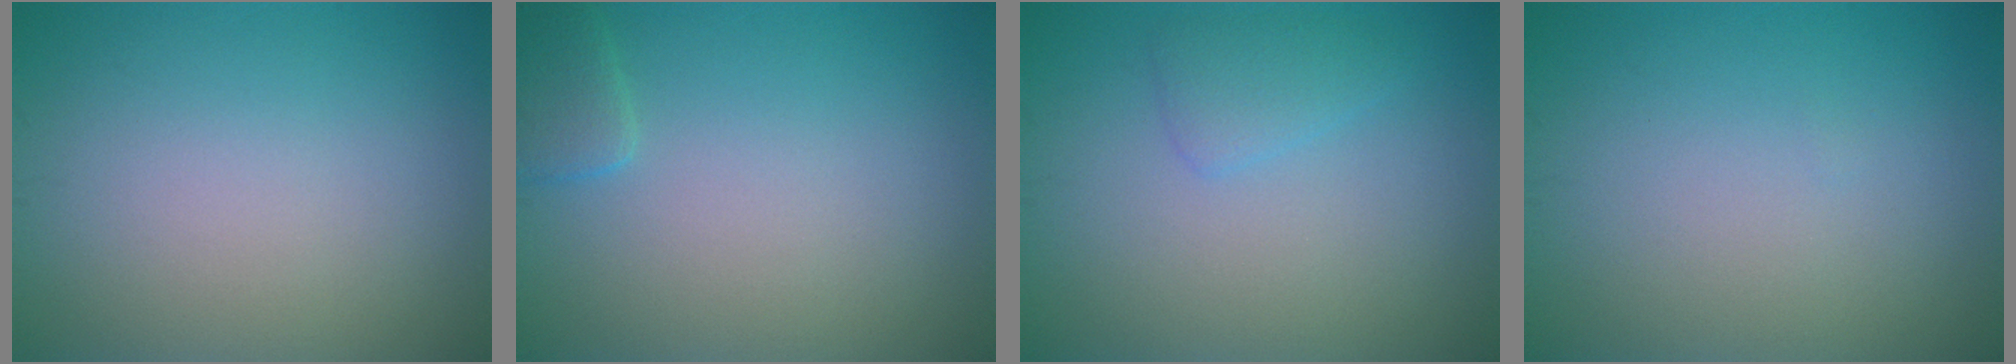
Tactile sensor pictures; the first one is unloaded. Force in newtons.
{"total": 1.7, "press": 1.7, "slide": 0.2}
{"total": 1.7, "press": 1.7, "slide": 0.1}
{"total": 0.0}